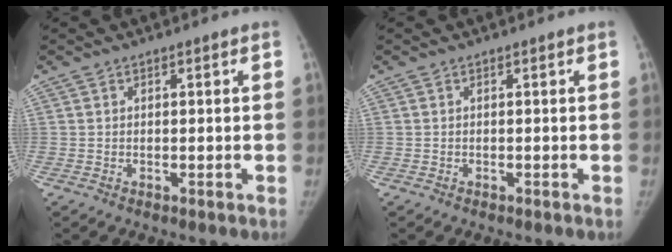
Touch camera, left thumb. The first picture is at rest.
{"total": 0.0}